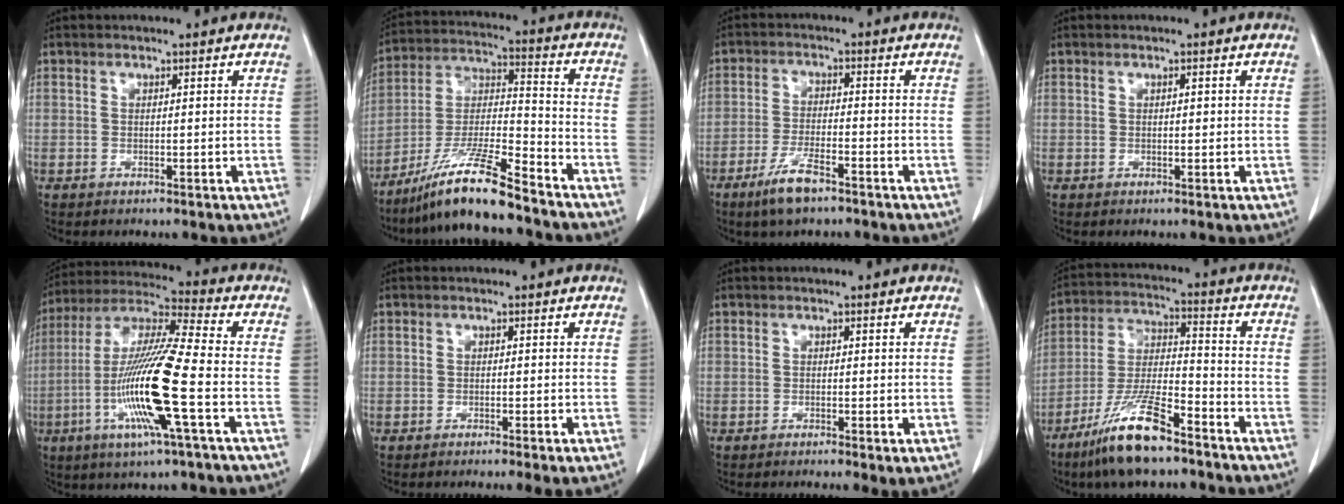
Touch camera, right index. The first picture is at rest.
{"total": 13.9, "force": [-10.8, 0.4, 8.7], "torque": [-0.172, -0.016, -0.198]}
{"total": 6.3, "force": [-4.4, 1.2, 4.4], "torque": [-0.092, -0.008, -0.078]}
{"total": 0.6, "force": [0.2, 0.2, 0.6], "torque": [-0.009, 0.001, 0.003]}
{"total": 16.4, "force": [-4.6, -0.1, 15.7], "torque": [-0.317, -0.011, -0.095]}
{"total": 3.3, "force": [-2.4, -0.4, 2.2], "torque": [-0.023, -0.007, -0.033]}
{"total": 2.5, "force": [-1.5, 0.2, 2.0], "torque": [-0.027, -0.009, -0.020]}
{"total": 12.9, "force": [-9.0, 2.0, 9.0], "torque": [-0.186, -0.023, -0.171]}